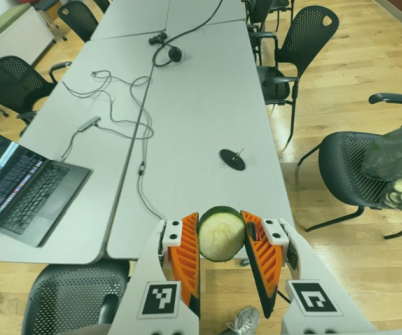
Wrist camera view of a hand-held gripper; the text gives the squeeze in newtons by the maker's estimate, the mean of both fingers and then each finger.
{"total": 12.7, "left": 13.3, "right": 12.0}